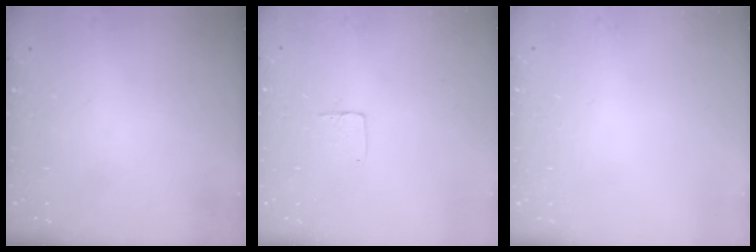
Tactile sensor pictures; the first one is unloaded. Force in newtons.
{"total": 3.6, "press": 3.6, "slide": 0.2}
{"total": 0.0}